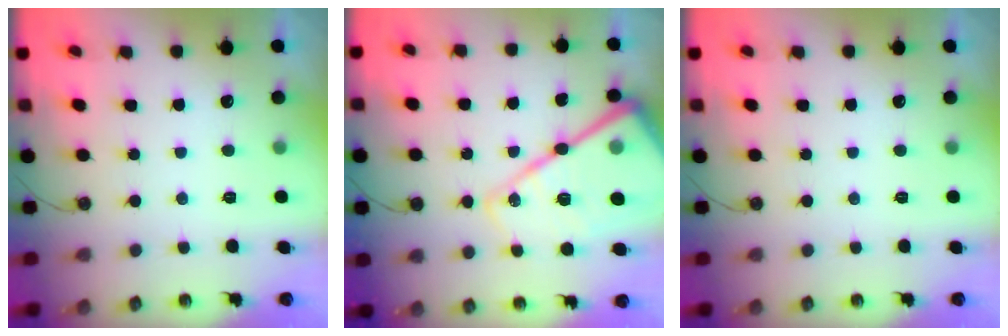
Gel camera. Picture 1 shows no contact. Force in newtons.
{"total": 26.9, "press": 26.7, "slide": 3.2}
{"total": 0.0}